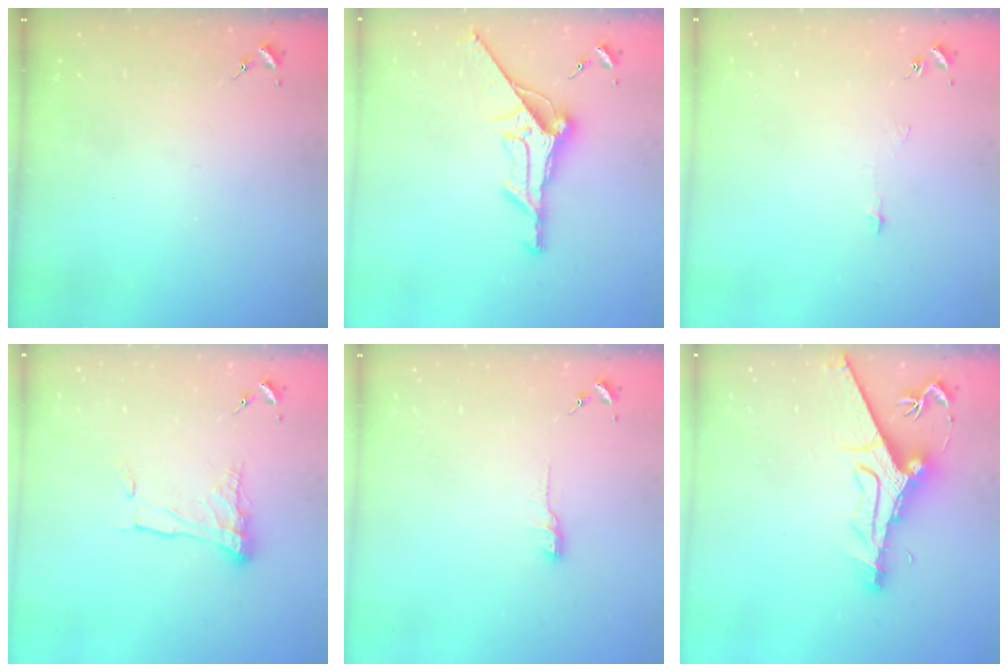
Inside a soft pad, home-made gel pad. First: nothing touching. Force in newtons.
{"total": 12.7, "press": 12.7, "slide": 1.0}
{"total": 3.4, "press": 3.4, "slide": 0.3}
{"total": 11.0, "press": 10.9, "slide": 1.0}
{"total": 5.0, "press": 5.0, "slide": 0.5}
{"total": 13.8, "press": 13.7, "slide": 1.5}